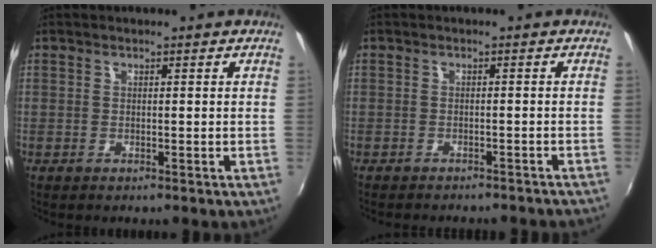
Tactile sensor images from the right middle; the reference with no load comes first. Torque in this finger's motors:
{"motor_torque": [0.64, -0.79, 0.11, 0.04]}